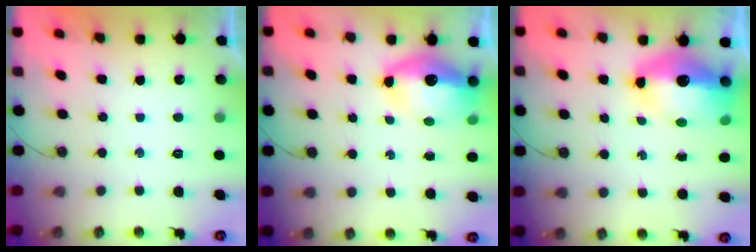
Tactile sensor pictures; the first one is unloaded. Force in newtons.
{"total": 12.4, "press": 12.3, "slide": 1.2}
{"total": 11.8, "press": 11.7, "slide": 1.3}